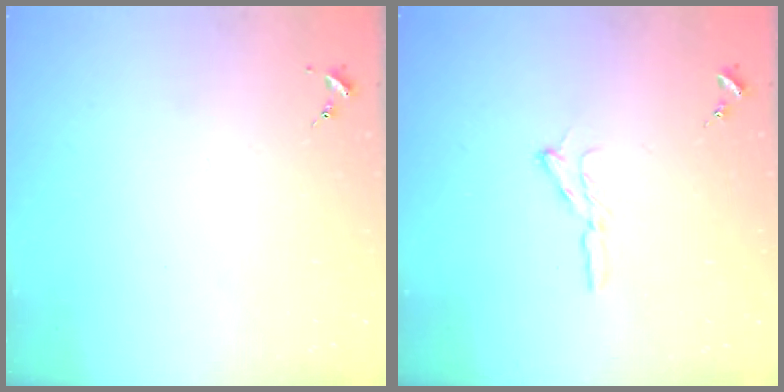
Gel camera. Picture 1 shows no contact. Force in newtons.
{"total": 5.8, "press": 5.8, "slide": 0.6}